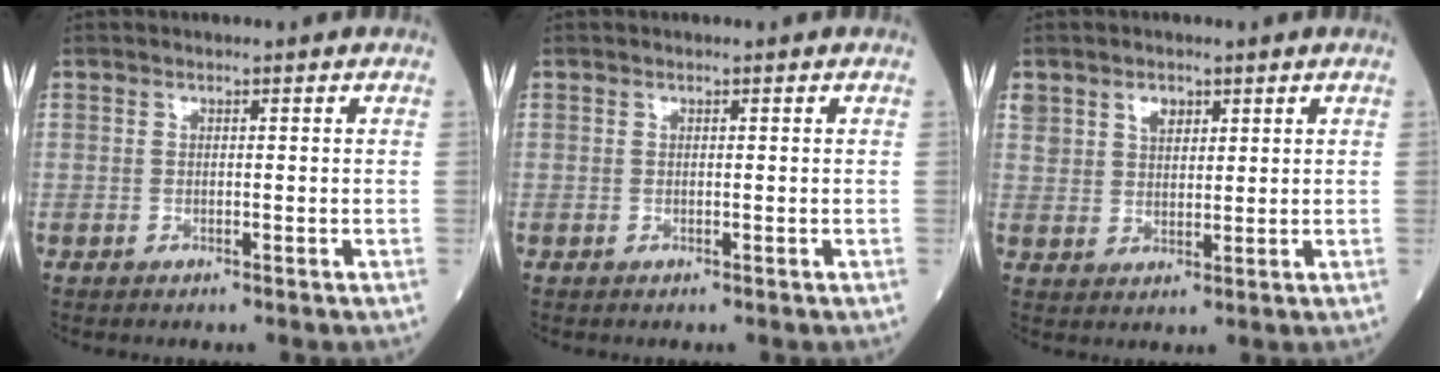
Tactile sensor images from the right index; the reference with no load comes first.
{"total": 0.0}
{"total": 4.0, "force": [2.2, 2.8, 1.8], "torque": [-0.034, 0.007, 0.047]}